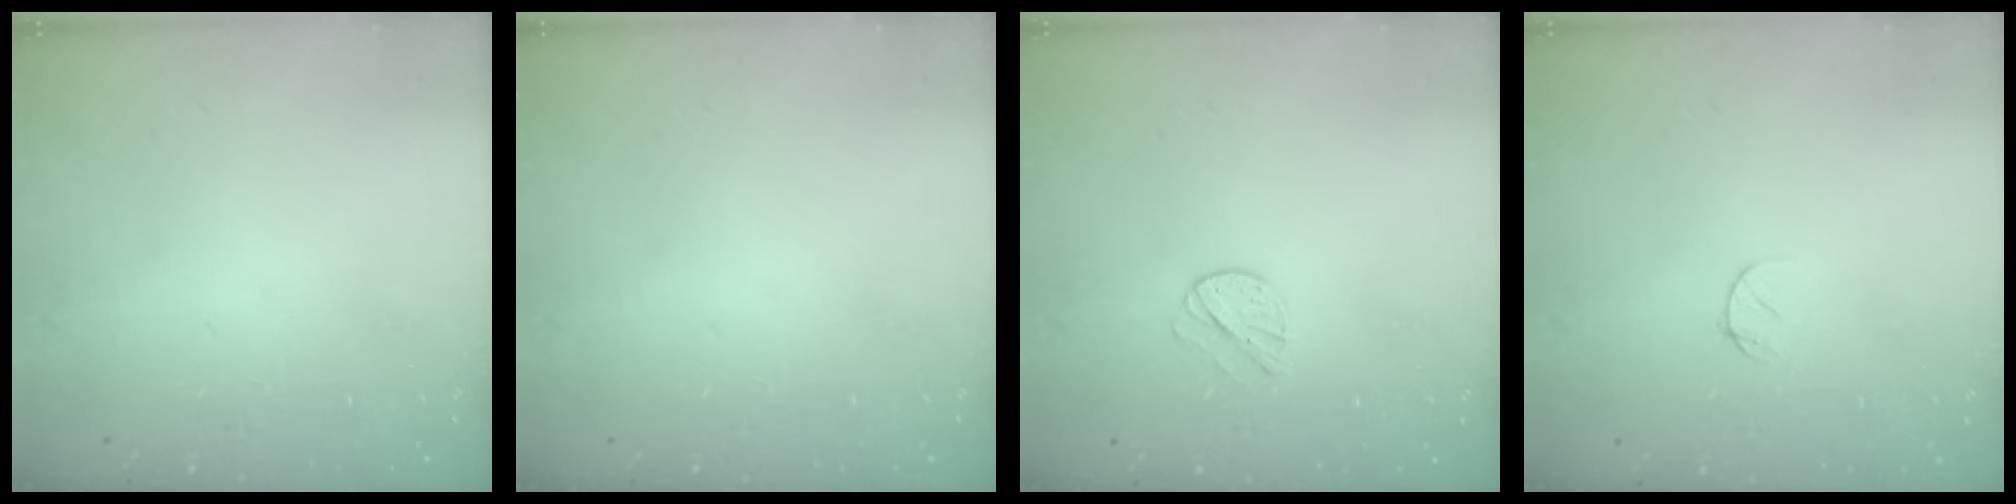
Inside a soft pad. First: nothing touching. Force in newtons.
{"total": 0.0}
{"total": 6.3, "press": 6.3, "slide": 0.8}
{"total": 4.0, "press": 4.0, "slide": 0.4}